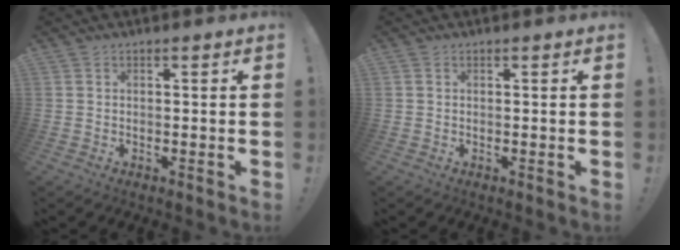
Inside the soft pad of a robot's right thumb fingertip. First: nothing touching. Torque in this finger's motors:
{"motor_torque": [0.14, 0.22, 0.46, 0.32, 0.05]}